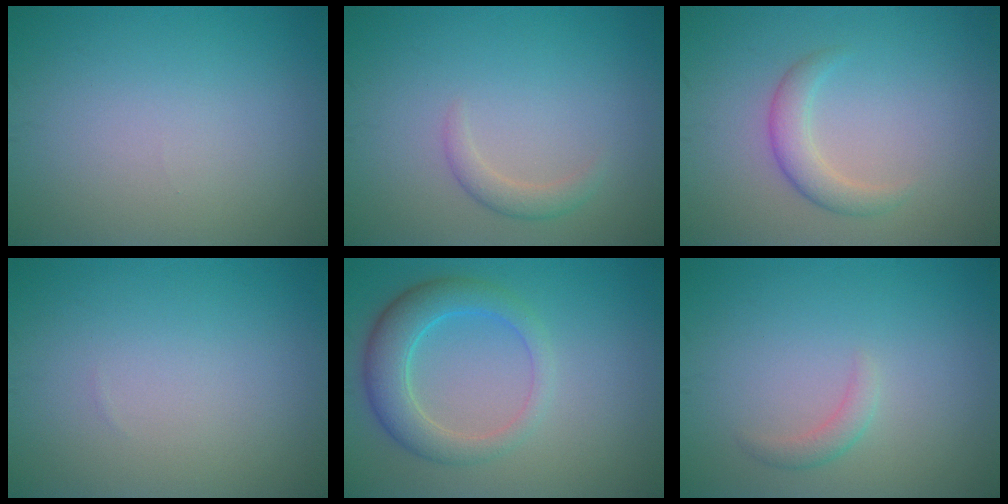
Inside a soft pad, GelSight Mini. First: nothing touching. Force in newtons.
{"total": 1.6, "press": 1.6, "slide": 0.1}
{"total": 2.4, "press": 2.4, "slide": 0.2}
{"total": 0.0}
{"total": 4.6, "press": 4.6, "slide": 0.3}
{"total": 1.3, "press": 1.3, "slide": 0.1}